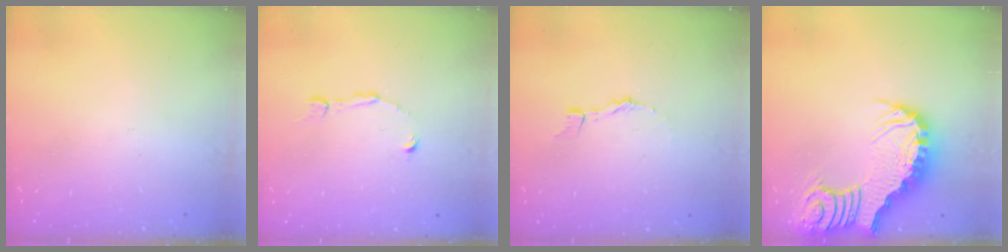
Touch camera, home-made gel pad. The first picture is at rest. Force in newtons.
{"total": 1.9, "press": 1.9, "slide": 0.2}
{"total": 1.4, "press": 1.4, "slide": 0.1}
{"total": 3.8, "press": 3.7, "slide": 0.7}